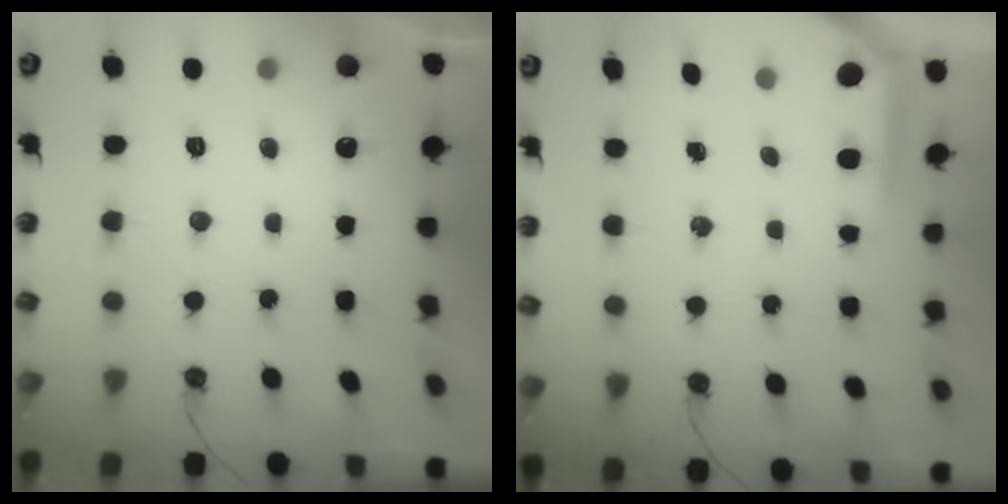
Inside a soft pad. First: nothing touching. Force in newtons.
{"total": 4.0, "press": 4.0, "slide": 0.3}